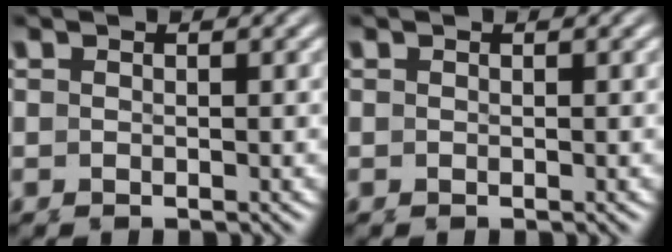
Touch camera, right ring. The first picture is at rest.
{"total": 0.0}